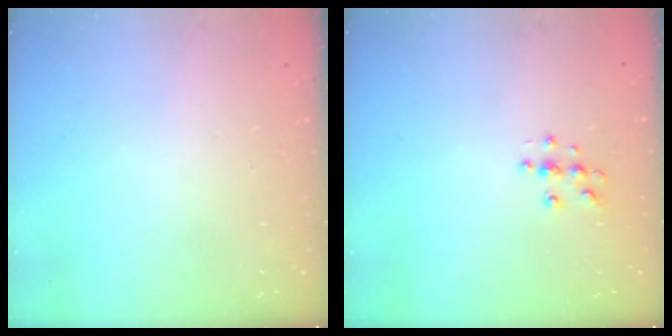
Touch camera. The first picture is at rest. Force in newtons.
{"total": 5.4, "press": 5.4, "slide": 0.6}